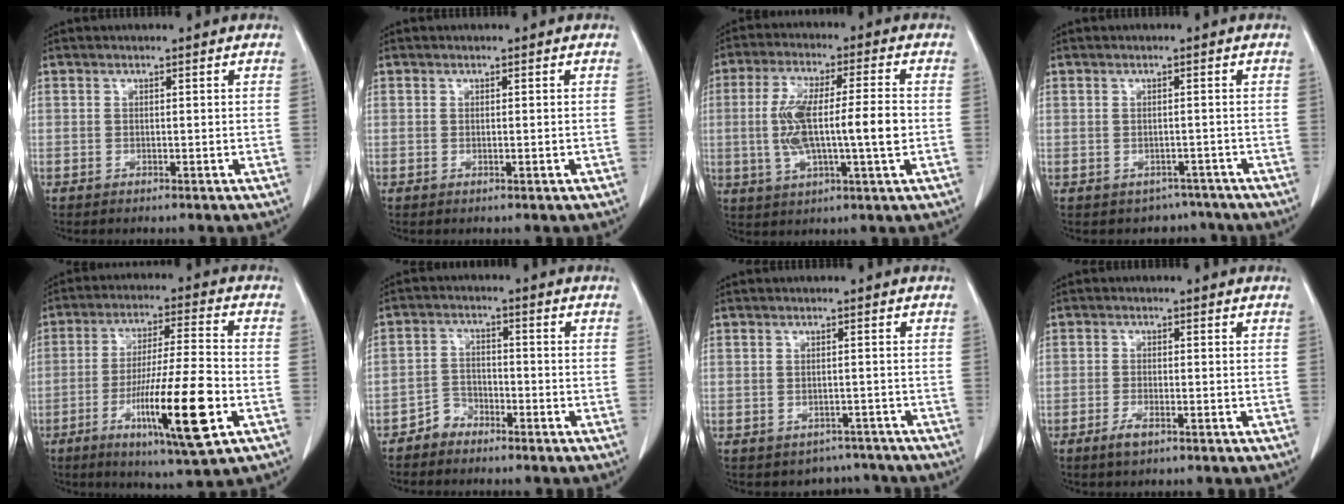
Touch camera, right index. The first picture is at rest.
{"total": 0.6, "force": [-0.1, 0.0, 0.5], "torque": [-0.015, -0.003, 0.002]}
{"total": 12.2, "force": [-0.8, 1.7, 12.1], "torque": [-0.234, 0.010, -0.012]}
{"total": 2.9, "force": [-2.1, 1.9, -0.3], "torque": [0.008, 0.008, -0.026]}
{"total": 15.8, "force": [-5.6, 0.6, 14.7], "torque": [-0.262, -0.022, -0.093]}
{"total": 3.5, "force": [-2.6, 2.4, 0.1], "torque": [0.003, 0.012, -0.051]}
{"total": 3.4, "force": [-2.7, 1.9, -0.3], "torque": [0.011, 0.013, -0.034]}
{"total": 2.4, "force": [-1.4, 0.8, 1.9], "torque": [-0.037, -0.001, -0.024]}